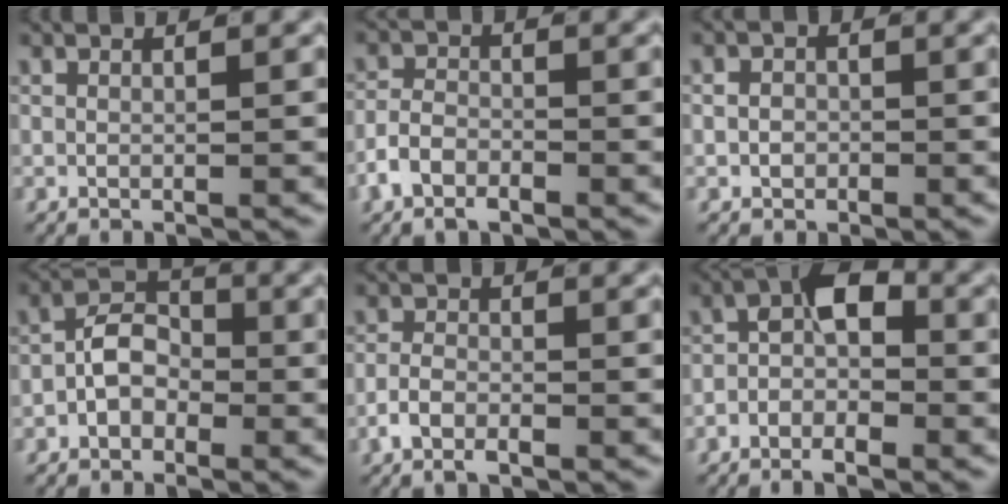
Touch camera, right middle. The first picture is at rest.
{"total": 3.2, "force": [-2.0, 1.9, 1.7], "torque": [-0.024, 0.003, -0.043]}
{"total": 1.5, "force": [-0.7, 1.2, 0.3], "torque": [0.006, 0.001, -0.015]}
{"total": 3.7, "force": [-1.2, 2.7, 2.2], "torque": [-0.024, 0.000, -0.029]}
{"total": 2.4, "force": [-1.4, 1.2, 1.5], "torque": [-0.026, 0.000, -0.032]}
{"total": 5.2, "force": [-1.6, 2.8, 4.1], "torque": [-0.060, 0.001, -0.036]}